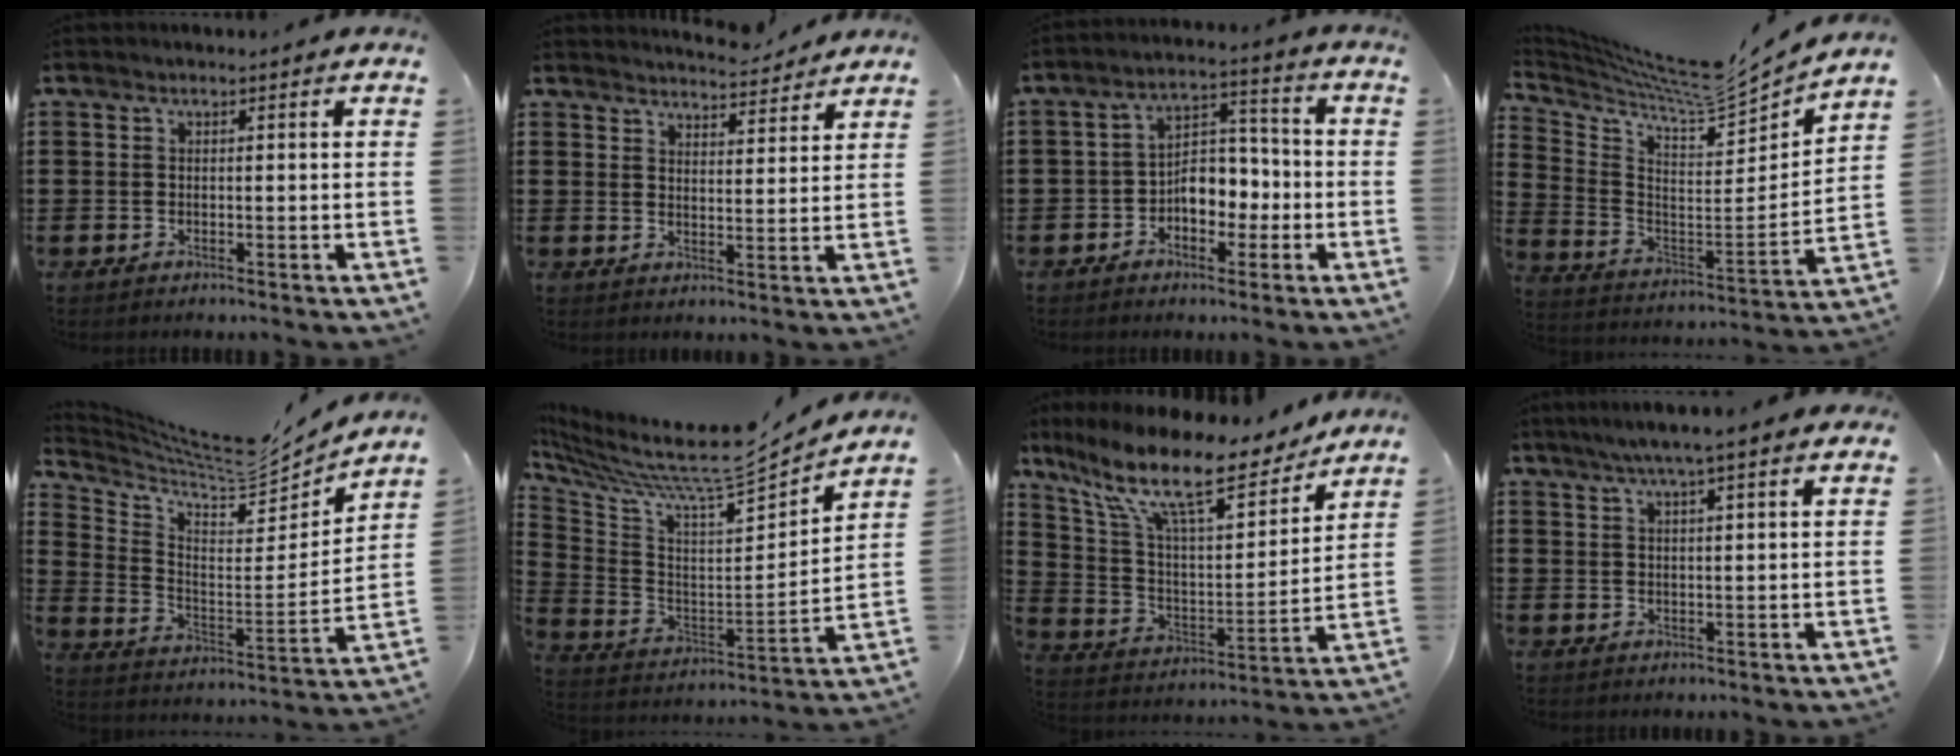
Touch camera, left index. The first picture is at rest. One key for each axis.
{"total": 4.1, "fx": 4.1, "fy": 0.1, "fz": 0.1, "tx": -0.007, "ty": -0.024, "tz": 0.072}
{"total": 5.7, "fx": -1.9, "fy": 4.0, "fz": 3.6, "tx": -0.055, "ty": 0.008, "tz": -0.042}
{"total": 7.8, "fx": 7.3, "fy": 0.4, "fz": 2.7, "tx": -0.085, "ty": -0.067, "tz": 0.119}
{"total": 6.7, "fx": 6.3, "fy": 1.2, "fz": 2.1, "tx": -0.077, "ty": -0.056, "tz": 0.104}
{"total": 10.0, "fx": 8.3, "fy": 1.8, "fz": 5.4, "tx": -0.129, "ty": -0.064, "tz": 0.133}
{"total": 15.7, "fx": 11.8, "fy": 3.5, "fz": 9.7, "tx": -0.221, "ty": -0.074, "tz": 0.196}
{"total": 4.6, "fx": 3.5, "fy": -0.2, "fz": 3.0, "tx": -0.065, "ty": -0.005, "tz": 0.060}